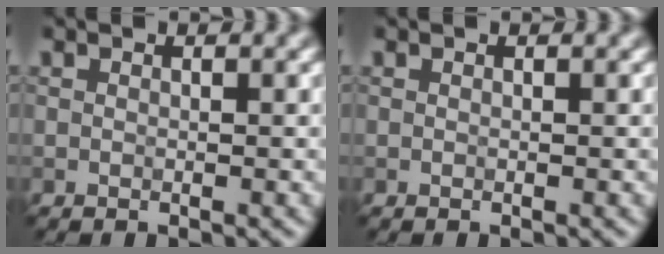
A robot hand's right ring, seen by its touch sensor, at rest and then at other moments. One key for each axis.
{"total": 0.0}